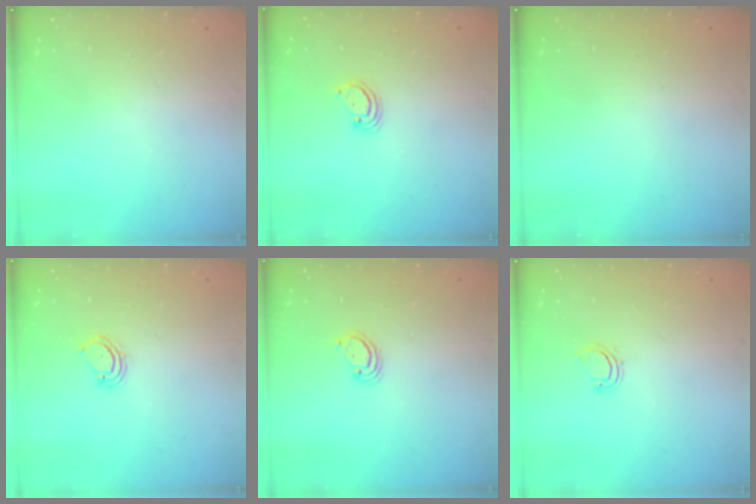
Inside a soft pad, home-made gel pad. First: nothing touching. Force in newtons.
{"total": 2.5, "press": 2.5, "slide": 0.2}
{"total": 0.0}
{"total": 4.6, "press": 4.6, "slide": 0.4}
{"total": 2.4, "press": 2.4, "slide": 0.2}
{"total": 4.7, "press": 4.6, "slide": 0.9}